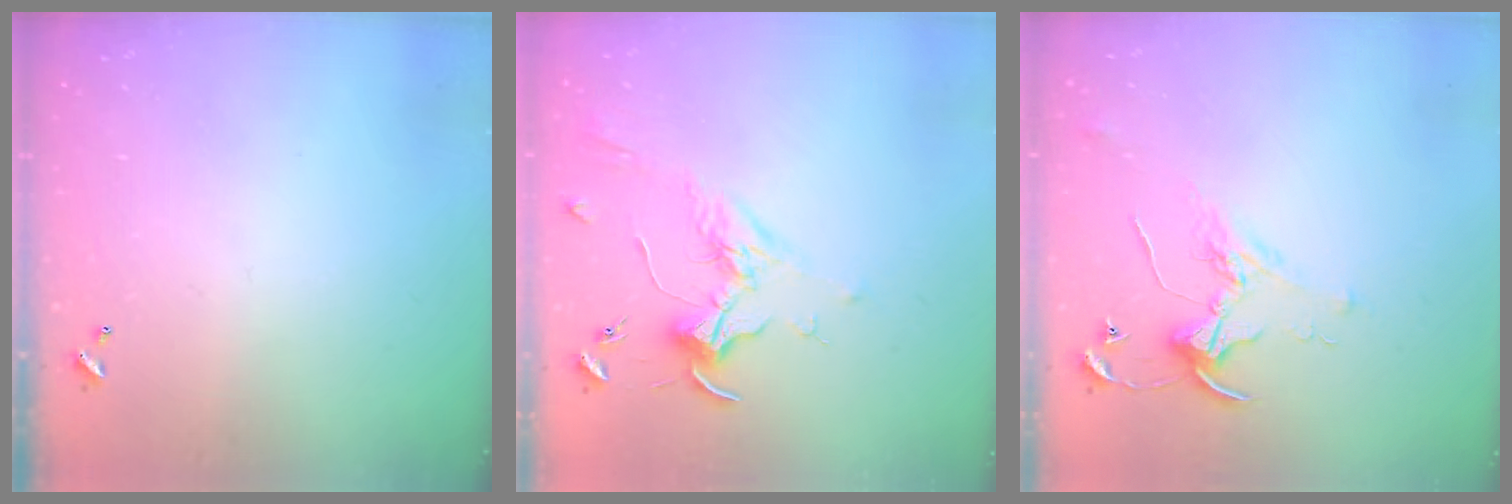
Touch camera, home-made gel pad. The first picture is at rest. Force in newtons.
{"total": 1.9, "press": 1.7, "slide": 0.8}
{"total": 2.1, "press": 2.1, "slide": 0.1}